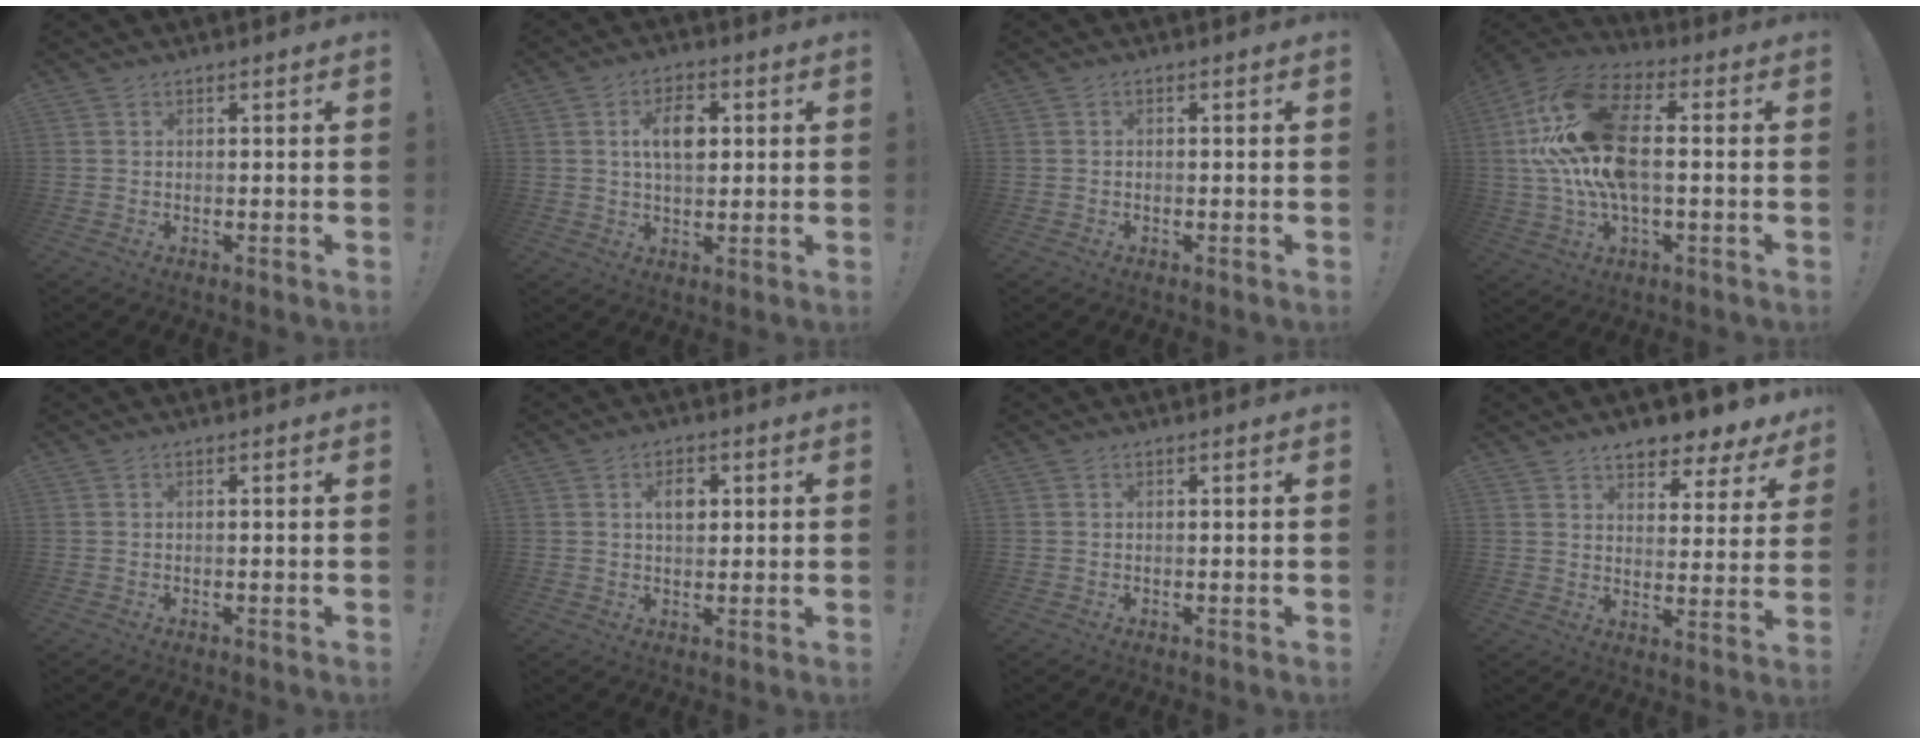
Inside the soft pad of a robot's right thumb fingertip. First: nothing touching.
{"total": 8.9, "force": [1.9, 5.5, 6.7], "torque": [-0.093, 0.004, 0.030]}
{"total": 0.6, "force": [-0.5, 0.3, 0.3], "torque": [-0.005, 0.001, -0.008]}
{"total": 21.8, "force": [1.0, 11.5, 18.5], "torque": [-0.351, 0.018, 0.018]}
{"total": 0.0}
{"total": 4.9, "force": [1.2, 3.2, 3.5], "torque": [-0.044, 0.000, 0.014]}
{"total": 0.0}
{"total": 7.6, "force": [6.5, 2.5, 2.9], "torque": [-0.039, -0.056, 0.117]}